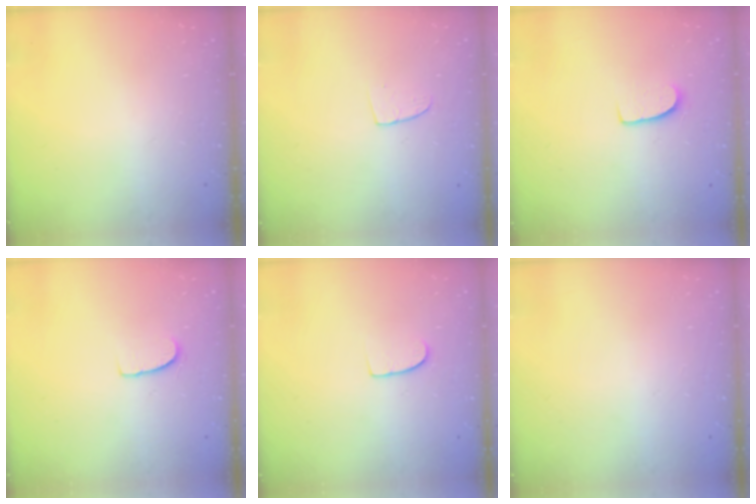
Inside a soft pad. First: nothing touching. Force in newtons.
{"total": 5.2, "press": 5.2, "slide": 0.4}
{"total": 7.7, "press": 7.6, "slide": 0.7}
{"total": 5.7, "press": 5.6, "slide": 0.5}
{"total": 6.5, "press": 6.5, "slide": 0.5}
{"total": 0.0}